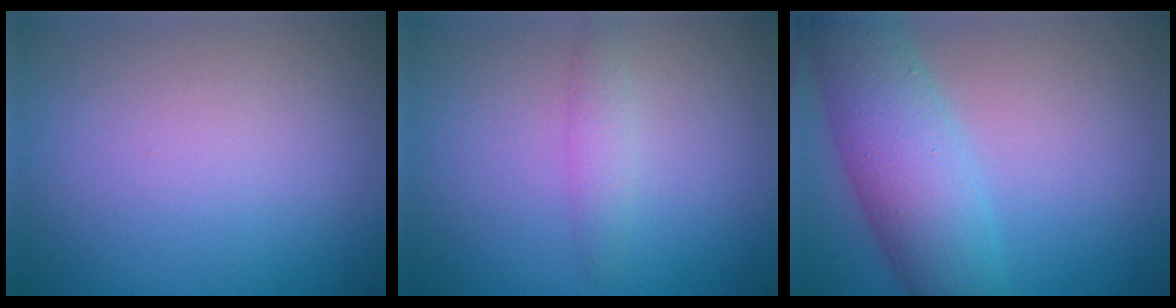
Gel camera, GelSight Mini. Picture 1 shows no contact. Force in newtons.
{"total": 1.5, "press": 1.5, "slide": 0.0}
{"total": 7.3, "press": 7.3, "slide": 0.2}